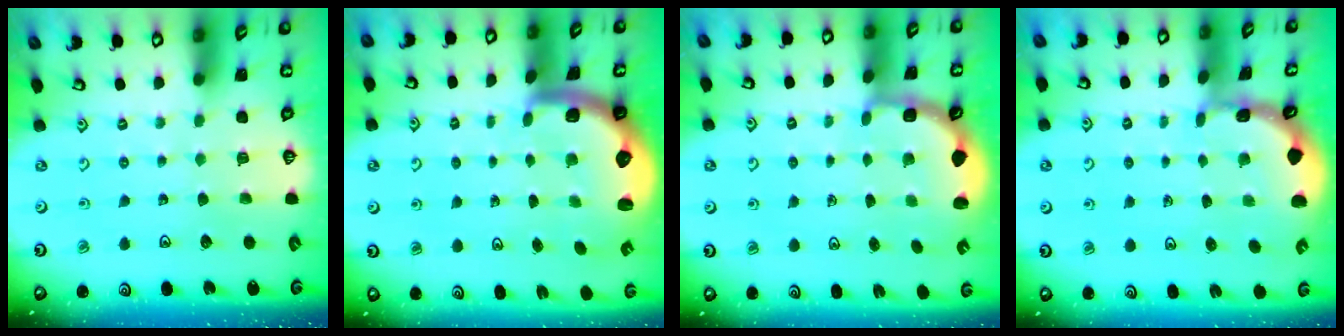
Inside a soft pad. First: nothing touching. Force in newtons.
{"total": 2.8, "press": 2.5, "slide": 1.4}
{"total": 3.0, "press": 2.0, "slide": 2.2}
{"total": 1.0, "press": 1.0, "slide": 0.2}